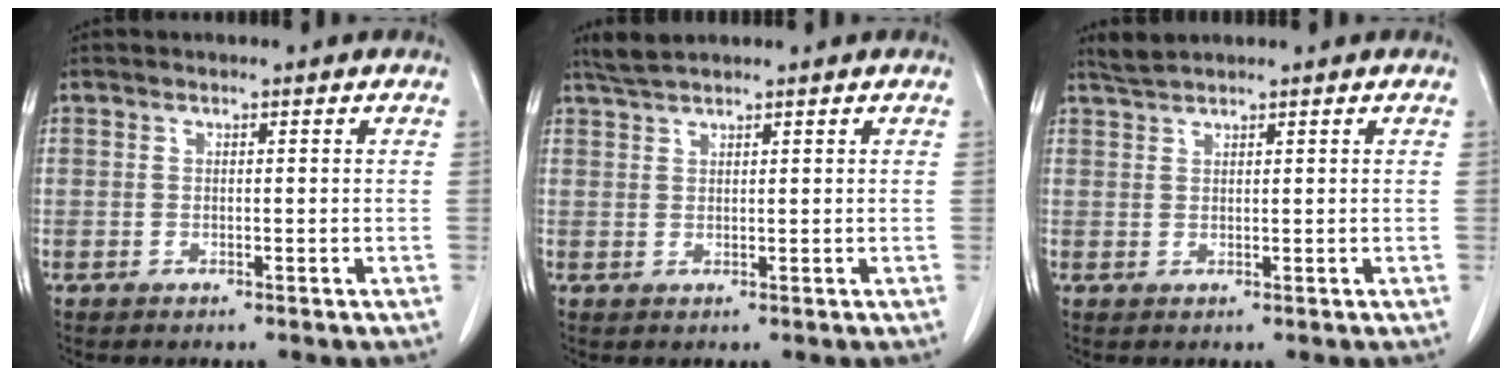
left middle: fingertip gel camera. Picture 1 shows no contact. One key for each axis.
{"total": 2.3, "fx": 2.2, "fy": -0.2, "fz": 0.8, "tx": -0.021, "ty": 0.010, "tz": 0.045}
{"total": 1.7, "fx": 1.7, "fy": -0.4, "fz": 0.2, "tx": -0.009, "ty": 0.007, "tz": 0.039}